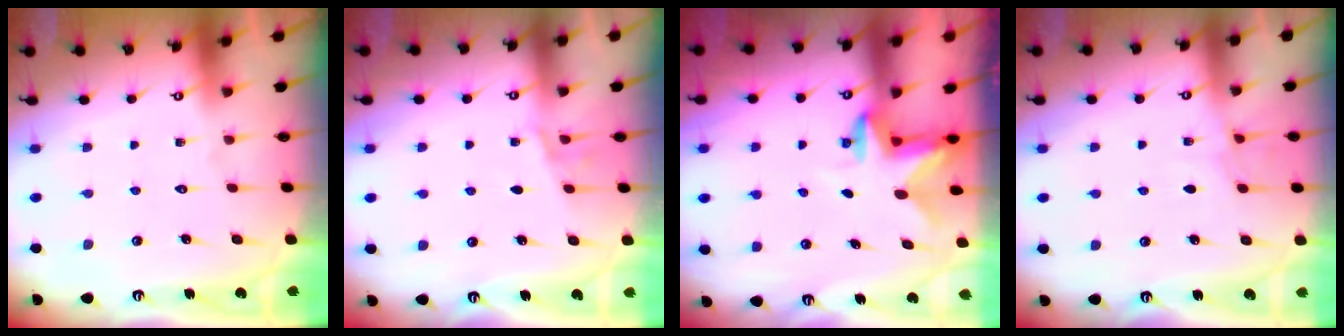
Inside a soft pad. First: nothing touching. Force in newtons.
{"total": 5.1, "press": 4.2, "slide": 2.8}
{"total": 2.8, "press": 2.7, "slide": 0.5}
{"total": 4.9, "press": 4.8, "slide": 0.6}